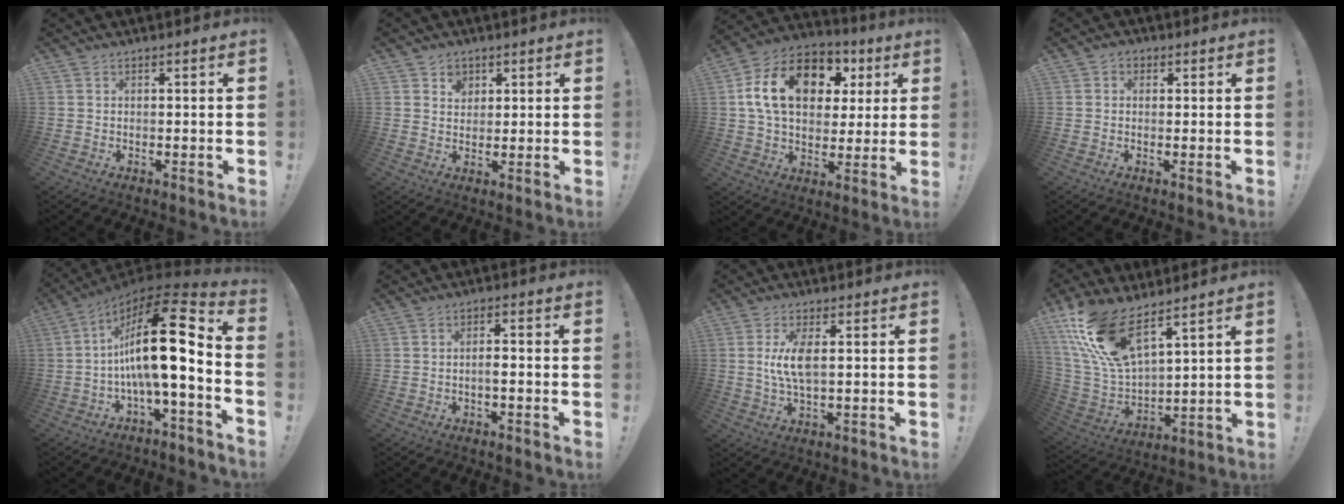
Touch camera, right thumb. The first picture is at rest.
{"total": 4.5, "force": [2.7, 3.5, 1.2], "torque": [-0.003, -0.015, 0.045]}
{"total": 19.9, "force": [5.9, 13.9, 12.9], "torque": [-0.210, -0.004, 0.110]}
{"total": 1.9, "force": [0.0, 1.7, 1.0], "torque": [-0.012, 0.002, -0.003]}
{"total": 21.1, "force": [1.4, 4.7, 20.6], "torque": [-0.344, -0.019, 0.010]}
{"total": 2.8, "force": [-1.2, 0.5, 2.5], "torque": [-0.051, -0.001, -0.023]}
{"total": 7.3, "force": [0.9, 2.6, 6.8], "torque": [-0.123, -0.010, 0.010]}
{"total": 17.6, "force": [12.3, 6.5, 10.7], "torque": [-0.224, -0.080, 0.224]}